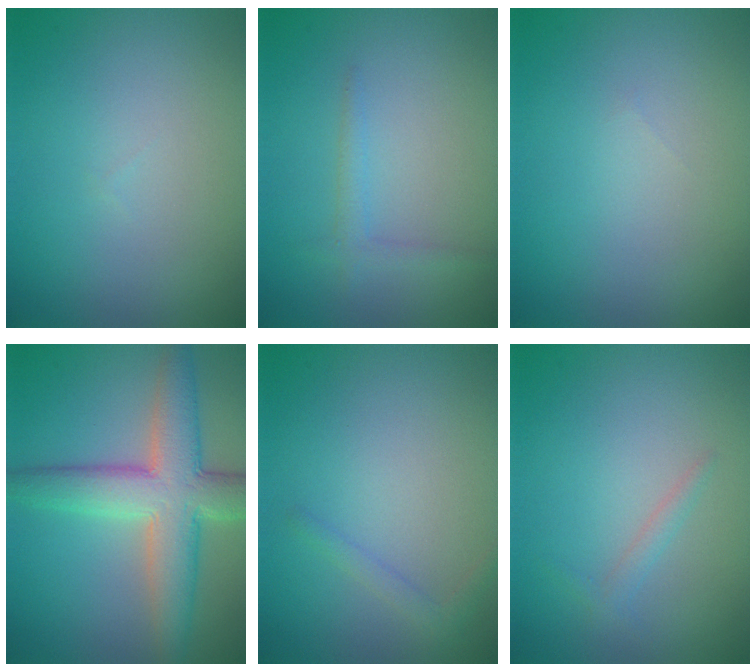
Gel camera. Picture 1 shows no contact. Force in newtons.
{"total": 1.3, "press": 1.3, "slide": 0.1}
{"total": 0.0}
{"total": 7.3, "press": 7.3, "slide": 0.2}
{"total": 1.1, "press": 1.1, "slide": 0.1}
{"total": 1.0, "press": 1.0, "slide": 0.1}